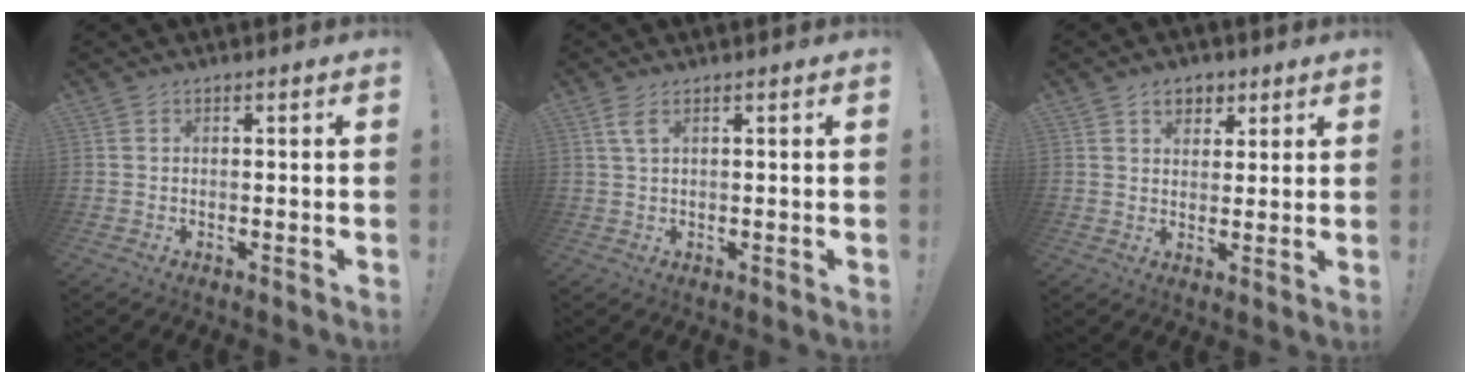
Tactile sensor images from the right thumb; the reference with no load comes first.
{"total": 3.2, "force": [1.4, 1.0, 2.6], "torque": [-0.047, -0.001, 0.024]}
{"total": 5.7, "force": [3.0, 4.4, 2.0], "torque": [-0.016, -0.013, 0.053]}